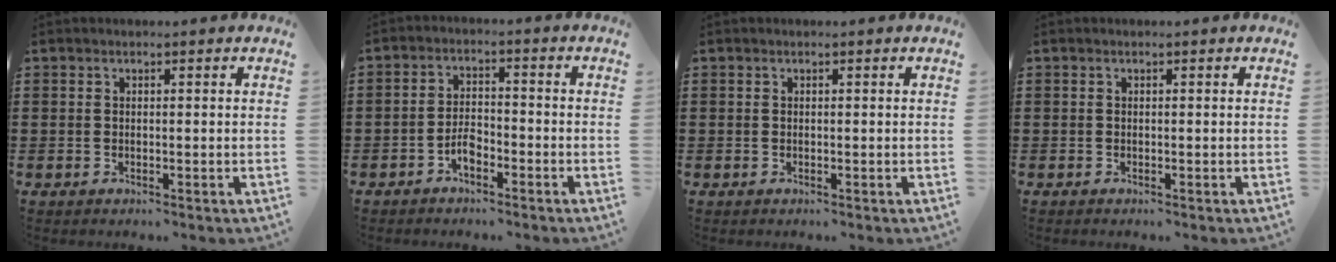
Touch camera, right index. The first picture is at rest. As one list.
[{"total": 3.4, "force": [-2.1, 1.6, 2.2], "torque": [-0.048, 0.005, -0.043]}, {"total": 0.0}, {"total": 0.0}]